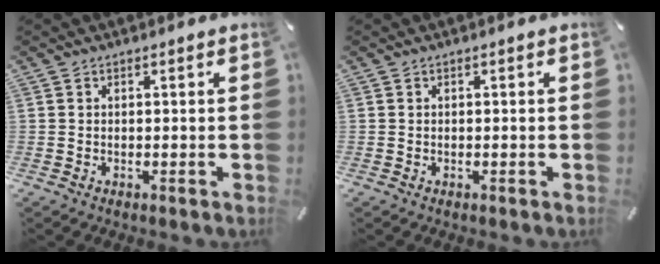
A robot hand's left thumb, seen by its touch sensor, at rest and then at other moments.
{"total": 0.0}